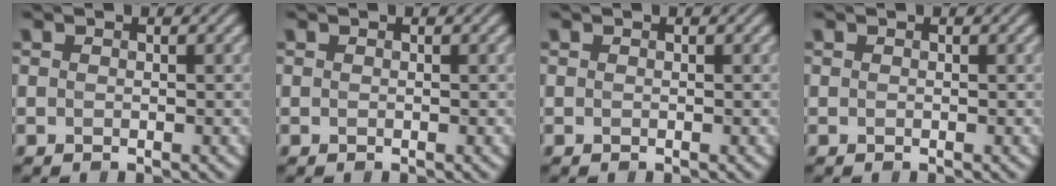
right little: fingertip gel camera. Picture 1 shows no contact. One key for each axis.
{"total": 0.0}
{"total": 0.0}
{"total": 0.0}